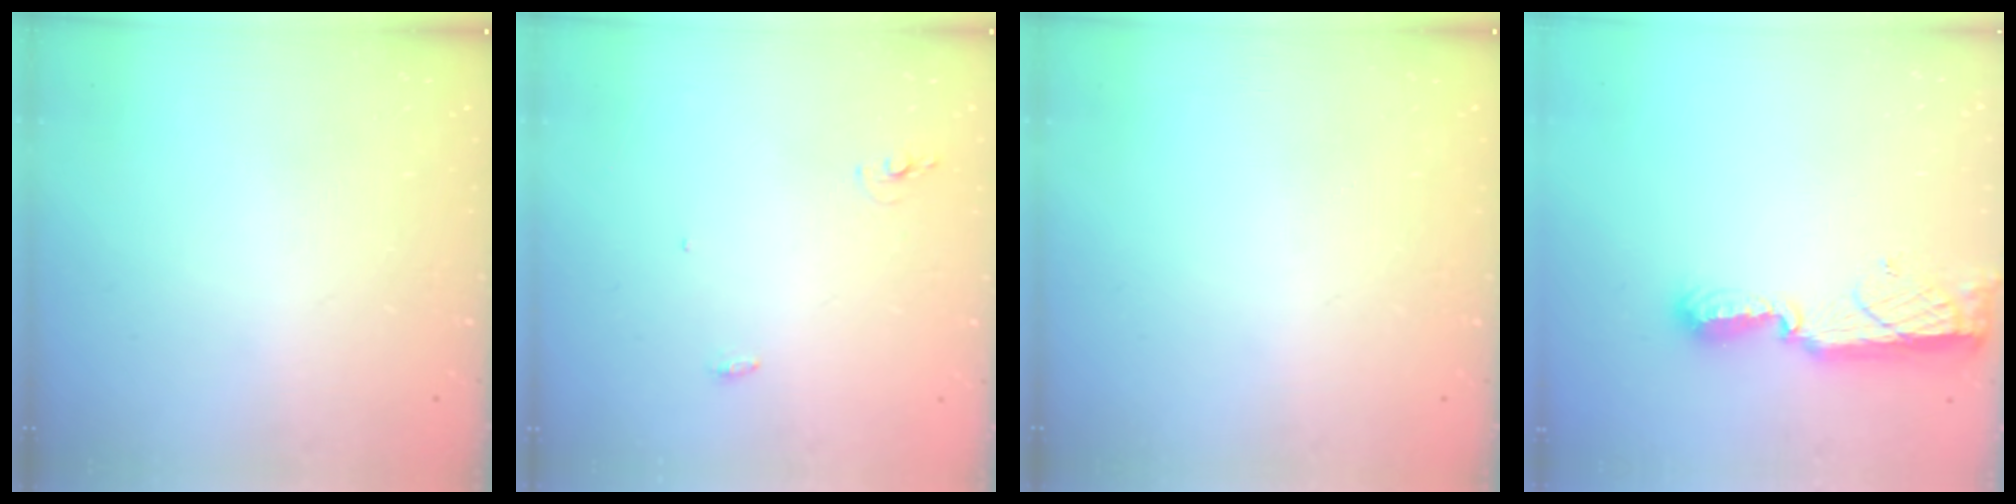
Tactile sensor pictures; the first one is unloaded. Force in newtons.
{"total": 7.7, "press": 4.3, "slide": 6.3}
{"total": 0.0}
{"total": 11.4, "press": 10.2, "slide": 4.9}